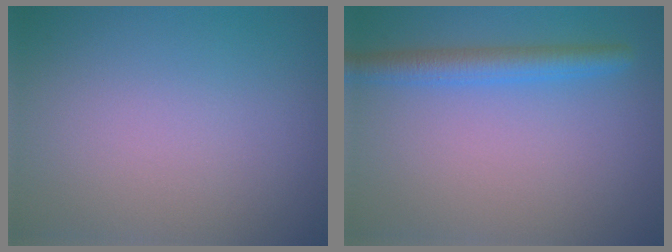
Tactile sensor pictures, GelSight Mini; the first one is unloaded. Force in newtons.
{"total": 3.1, "press": 3.1, "slide": 0.1}